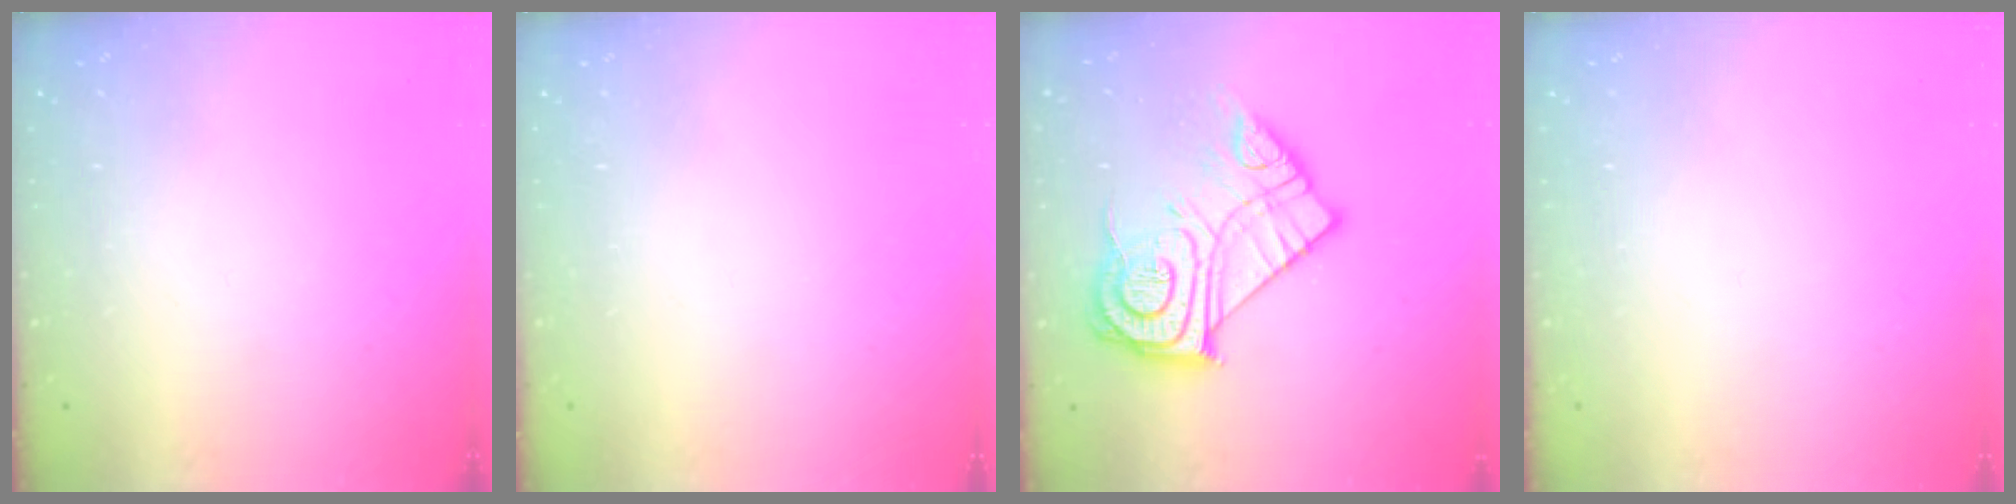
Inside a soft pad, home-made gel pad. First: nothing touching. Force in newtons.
{"total": 1.6, "press": 1.6, "slide": 0.1}
{"total": 19.1, "press": 19.1, "slide": 1.3}
{"total": 1.6, "press": 1.6, "slide": 0.1}